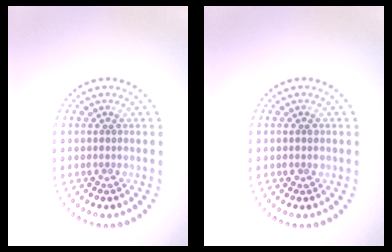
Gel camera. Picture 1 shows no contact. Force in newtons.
{"total": 1.0, "press": 1.0, "slide": 0.2}